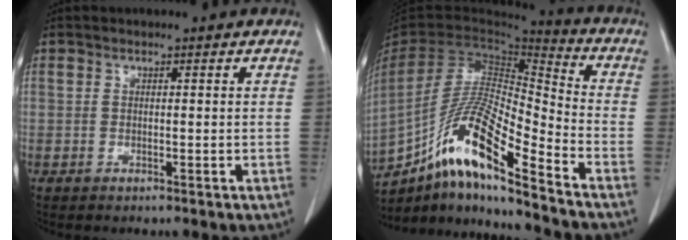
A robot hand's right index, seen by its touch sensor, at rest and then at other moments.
{"total": 17.9, "force": [-12.2, 1.2, 13.0], "torque": [-0.266, -0.010, -0.226]}